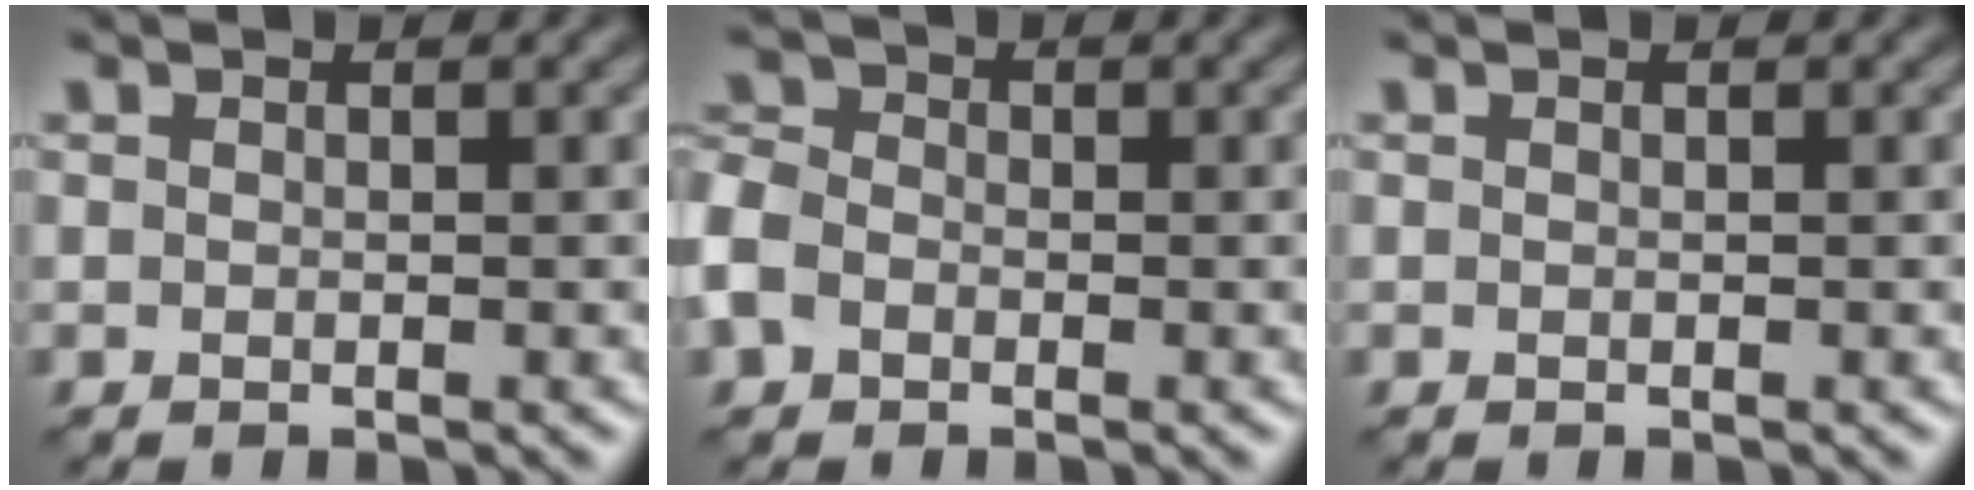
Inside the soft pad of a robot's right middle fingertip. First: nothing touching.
{"total": 4.3, "force": [-1.5, 3.3, 2.2], "torque": [-0.068, 0.001, -0.039]}
{"total": 0.0}